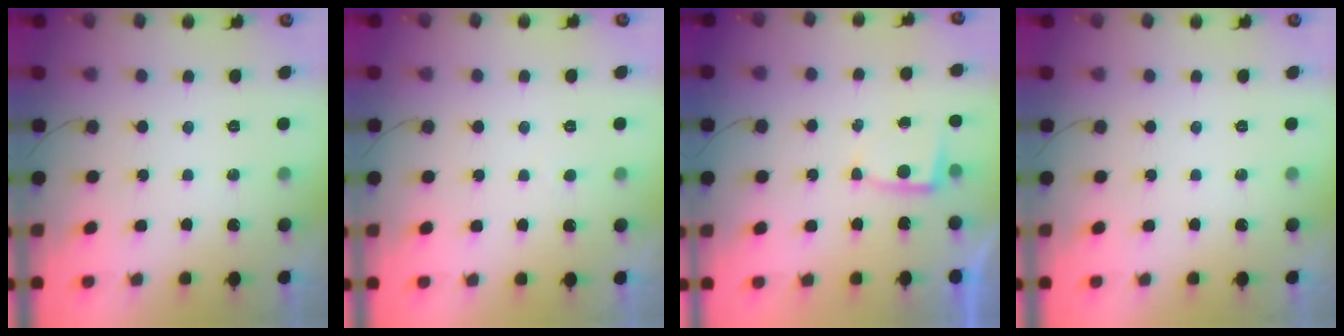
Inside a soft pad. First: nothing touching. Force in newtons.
{"total": 1.4, "press": 1.4, "slide": 0.2}
{"total": 2.9, "press": 2.9, "slide": 0.4}
{"total": 0.0}